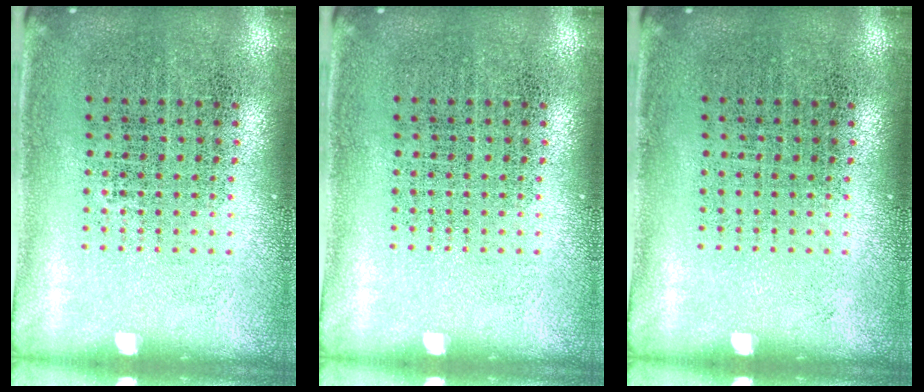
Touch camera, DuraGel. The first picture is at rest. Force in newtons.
{"total": 0.0}
{"total": 0.0}